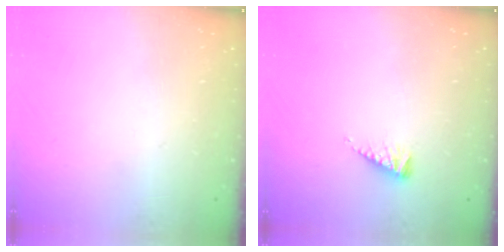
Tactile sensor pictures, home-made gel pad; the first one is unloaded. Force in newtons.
{"total": 5.0, "press": 5.0, "slide": 0.4}